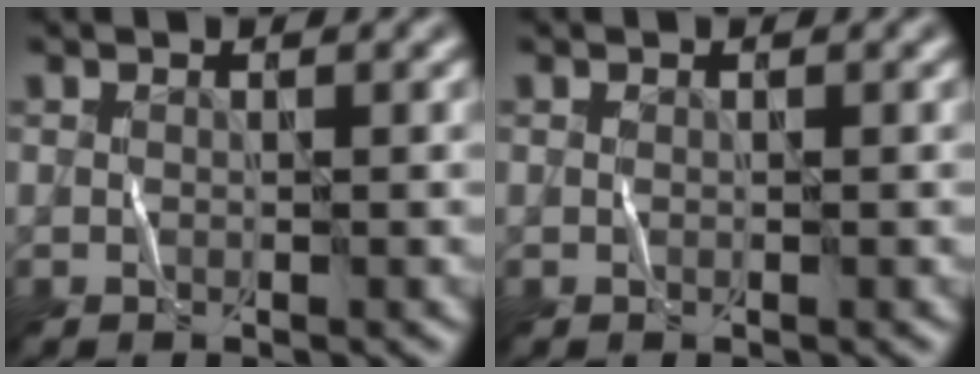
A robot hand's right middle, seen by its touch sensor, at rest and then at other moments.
{"total": 0.0}